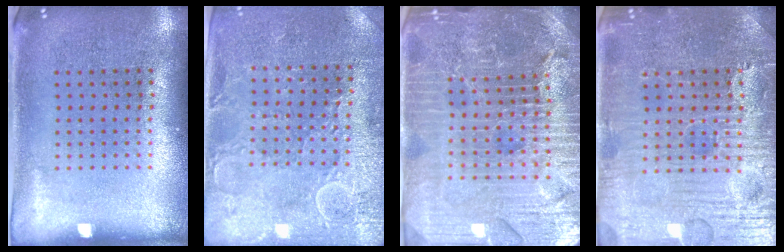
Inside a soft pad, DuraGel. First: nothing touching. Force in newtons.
{"total": 2.9, "press": 2.9, "slide": 0.4}
{"total": 5.5, "press": 4.9, "slide": 2.4}
{"total": 4.7, "press": 4.6, "slide": 0.8}